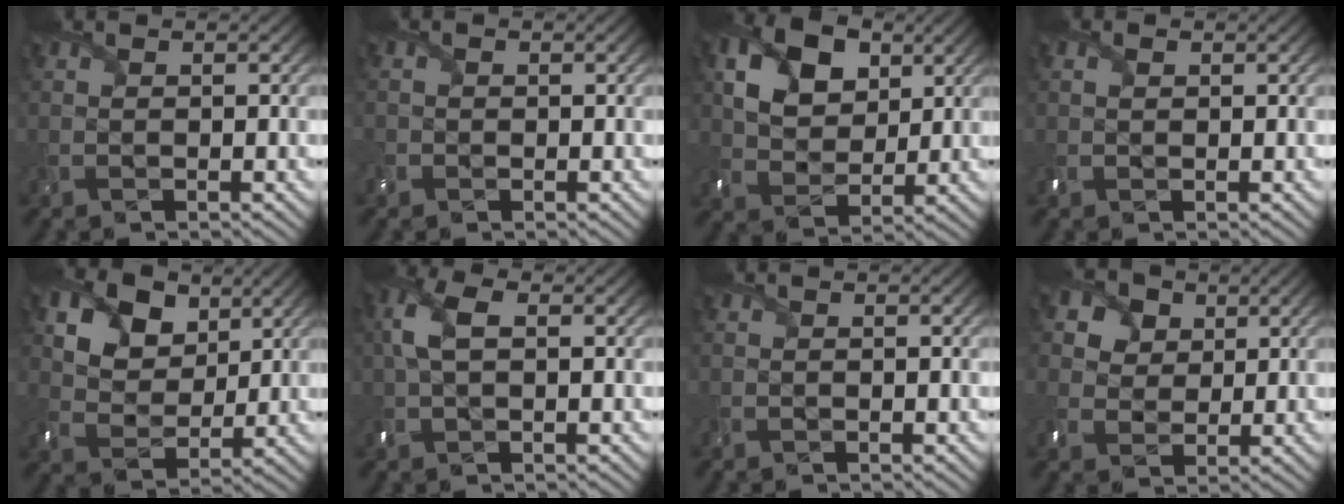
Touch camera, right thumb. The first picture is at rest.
{"total": 1.4, "force": [-0.6, 1.3, 0.2], "torque": [-0.004, -0.005, -0.015]}
{"total": 9.6, "force": [4.0, 6.5, 5.9], "torque": [-0.141, 0.003, 0.063]}
{"total": 1.3, "force": [0.3, 1.0, 0.8], "torque": [-0.024, 0.001, 0.006]}
{"total": 10.1, "force": [5.4, 6.8, 5.0], "torque": [-0.150, -0.008, 0.106]}
{"total": 5.0, "force": [0.9, 2.7, 4.1], "torque": [-0.110, 0.011, 0.014]}
{"total": 0.0}
{"total": 6.4, "force": [3.3, 4.9, 2.5], "torque": [-0.090, -0.002, 0.054]}